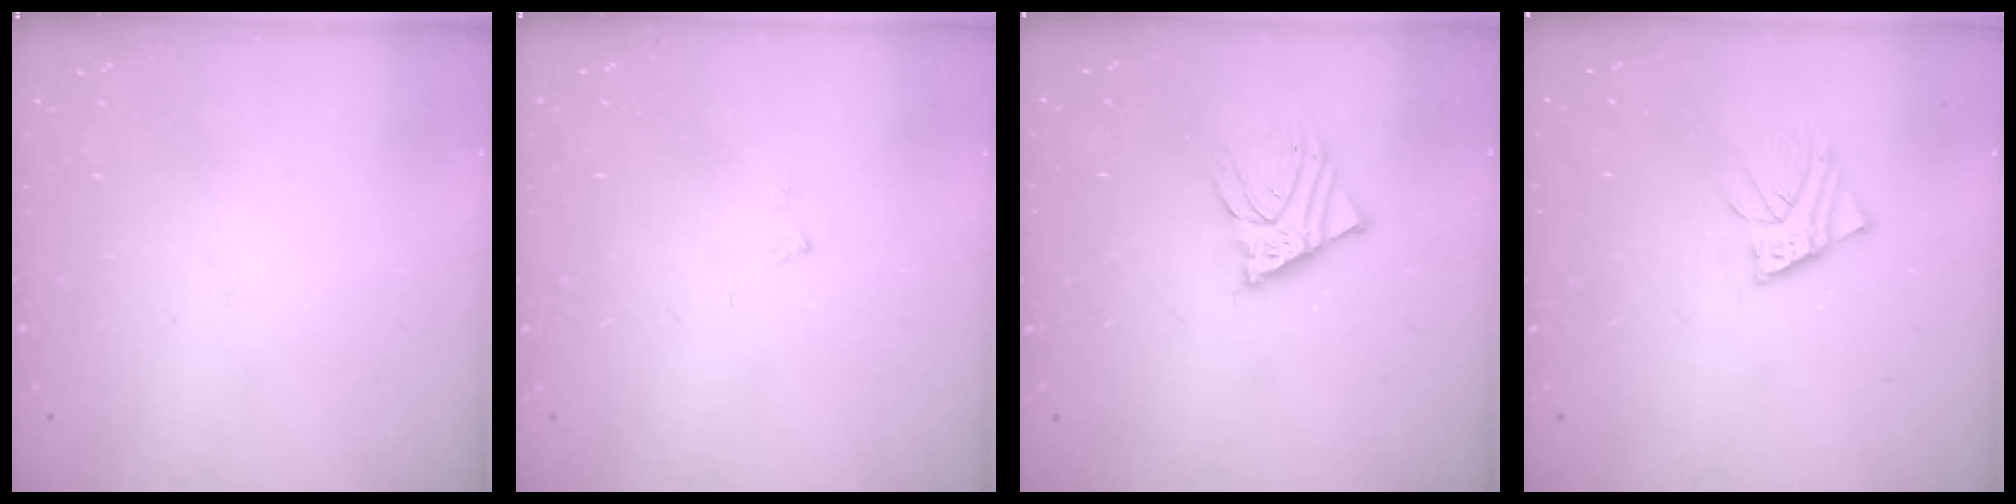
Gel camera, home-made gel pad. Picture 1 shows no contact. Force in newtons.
{"total": 3.4, "press": 3.4, "slide": 0.2}
{"total": 7.6, "press": 7.5, "slide": 1.0}
{"total": 3.2, "press": 3.2, "slide": 0.4}